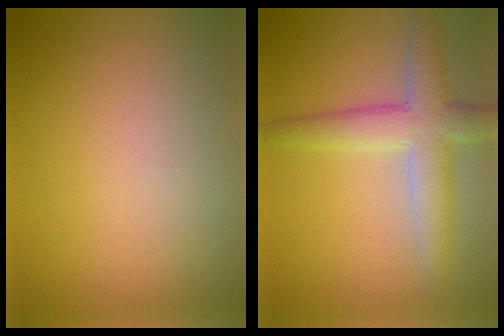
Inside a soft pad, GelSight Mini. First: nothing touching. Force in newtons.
{"total": 4.9, "press": 4.9, "slide": 0.4}